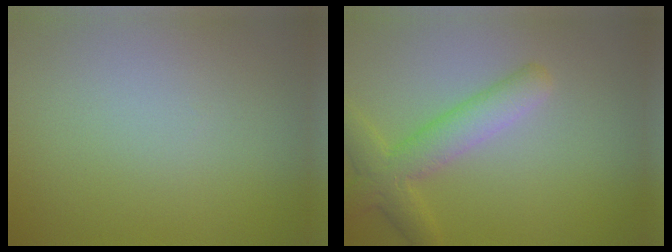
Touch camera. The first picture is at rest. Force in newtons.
{"total": 4.2, "press": 4.2, "slide": 0.1}